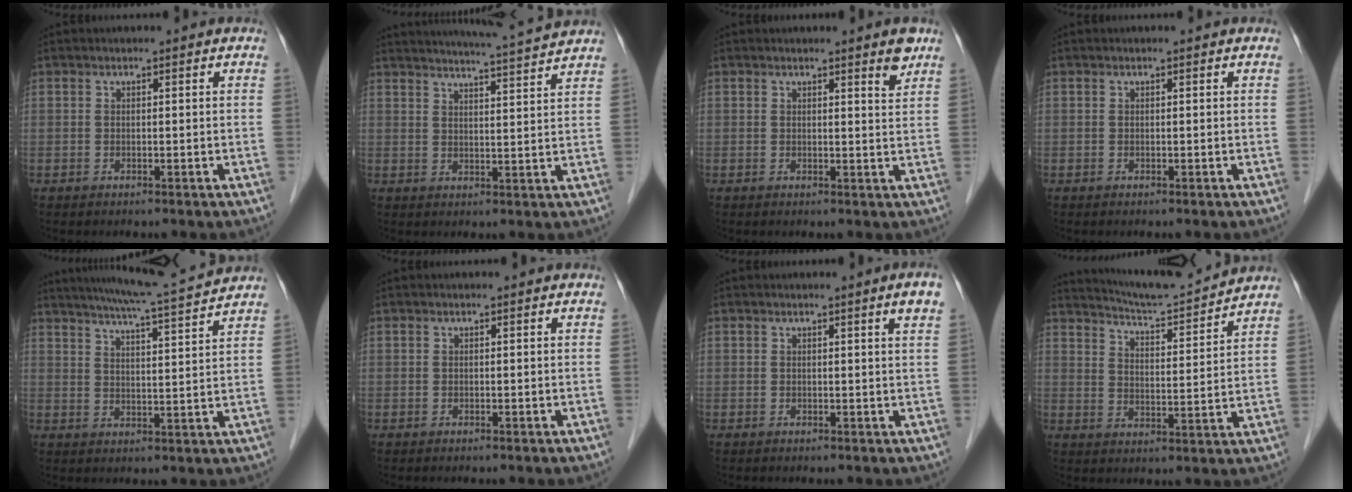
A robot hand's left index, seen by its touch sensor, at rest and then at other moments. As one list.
[{"total": 11.5, "force": [10.8, -0.5, 3.9], "torque": [-0.065, 0.010, 0.144]}, {"total": 2.8, "force": [2.1, 0.3, 1.8], "torque": [-0.018, -0.015, 0.026]}, {"total": 0.0}, {"total": 13.5, "force": [12.4, -0.7, 5.2], "torque": [-0.092, 0.001, 0.175]}, {"total": 0.0}, {"total": 2.7, "force": [1.7, -0.2, 2.2], "torque": [-0.023, -0.010, 0.017]}, {"total": 12.2, "force": [11.8, -0.1, 3.1], "torque": [-0.054, 0.003, 0.180]}]